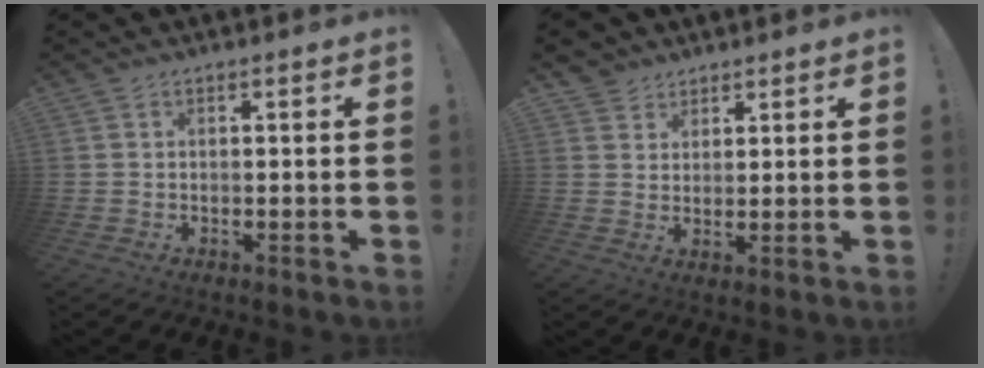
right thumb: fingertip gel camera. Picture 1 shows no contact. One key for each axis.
{"total": 4.4, "fx": 3.3, "fy": 3.0, "fz": -0.3, "tx": -0.009, "ty": -0.018, "tz": 0.066}